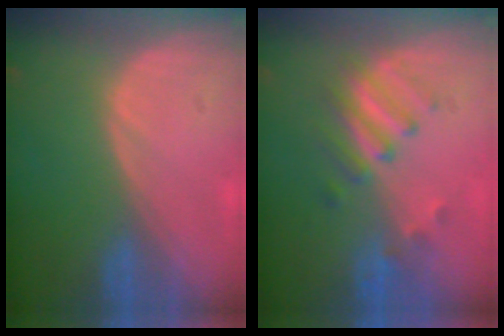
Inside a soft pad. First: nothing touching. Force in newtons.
{"total": 5.1, "press": 5.0, "slide": 1.0}